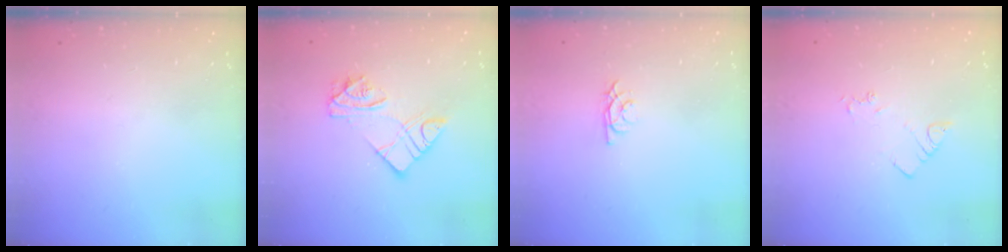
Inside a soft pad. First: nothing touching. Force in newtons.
{"total": 10.9, "press": 10.8, "slide": 0.9}
{"total": 3.0, "press": 3.0, "slide": 0.5}
{"total": 2.3, "press": 2.3, "slide": 0.3}